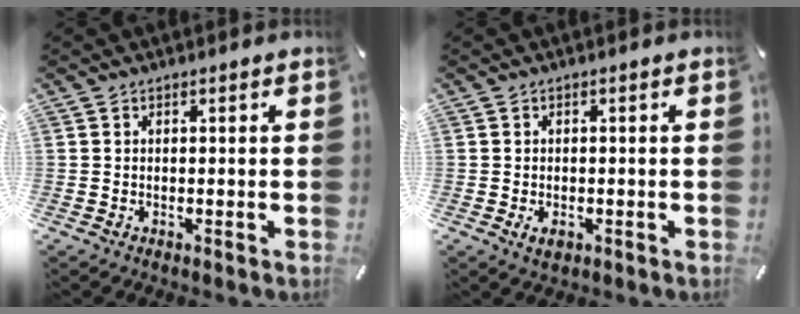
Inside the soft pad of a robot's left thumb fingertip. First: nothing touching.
{"total": 2.1, "force": [-0.7, 1.4, 1.4], "torque": [-0.032, -0.001, -0.015]}